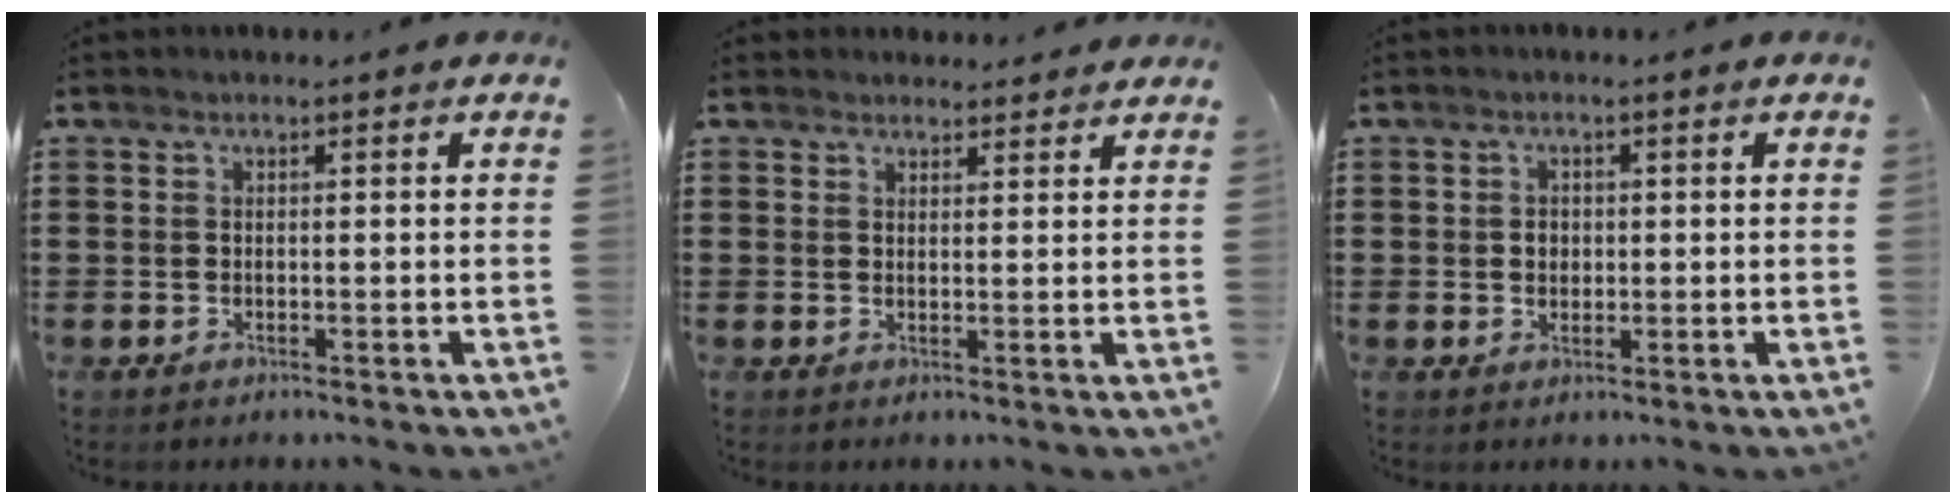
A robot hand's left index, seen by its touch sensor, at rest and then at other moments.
{"total": 2.4, "force": [2.3, 0.7, -0.1], "torque": [-0.003, 0.000, 0.045]}
{"total": 1.7, "force": [0.3, 1.4, 1.0], "torque": [-0.022, 0.009, 0.004]}